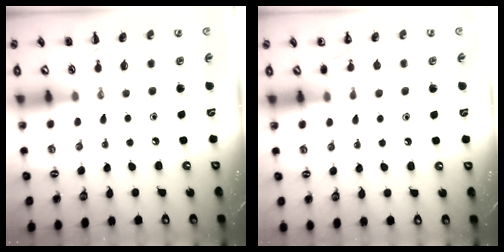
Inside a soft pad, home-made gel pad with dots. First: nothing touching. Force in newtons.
{"total": 4.1, "press": 4.0, "slide": 1.0}